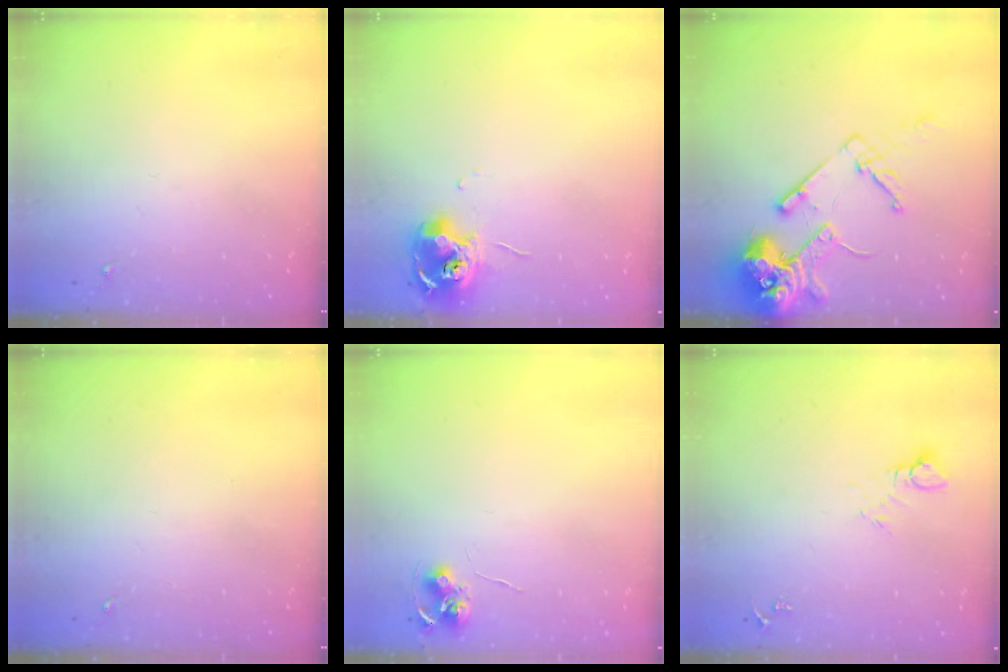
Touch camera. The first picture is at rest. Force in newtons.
{"total": 11.7, "press": 11.6, "slide": 1.0}
{"total": 15.8, "press": 15.6, "slide": 2.0}
{"total": 0.0}
{"total": 7.9, "press": 7.9, "slide": 0.5}
{"total": 6.0, "press": 6.0, "slide": 0.5}